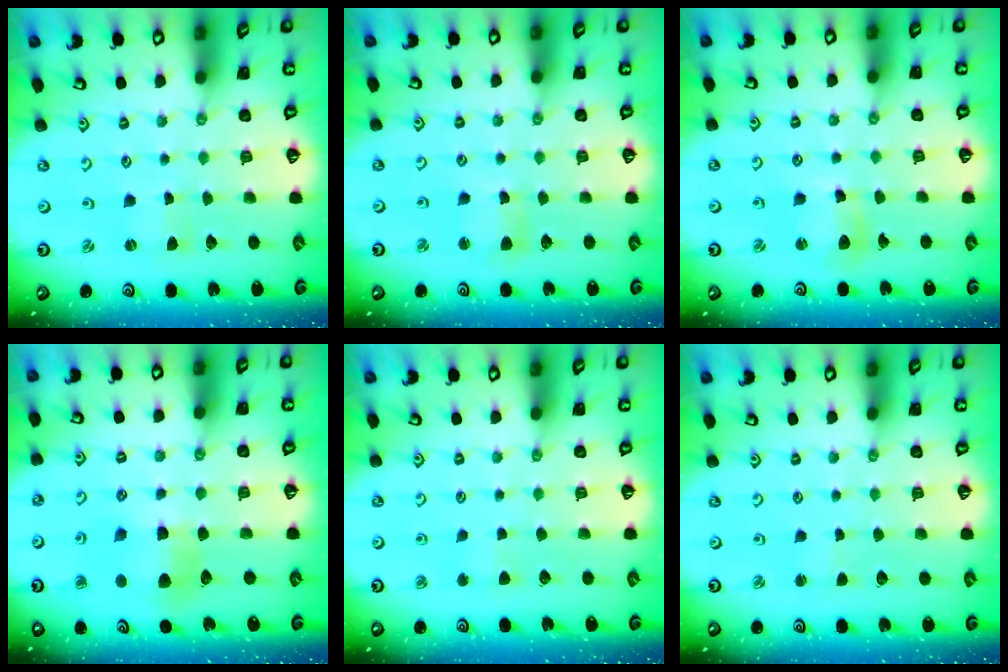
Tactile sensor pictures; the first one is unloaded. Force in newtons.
{"total": 4.7, "press": 4.7, "slide": 0.6}
{"total": 8.1, "press": 8.0, "slide": 1.0}
{"total": 7.5, "press": 7.4, "slide": 0.9}
{"total": 1.9, "press": 1.9, "slide": 0.5}
{"total": 1.1, "press": 1.1, "slide": 0.2}